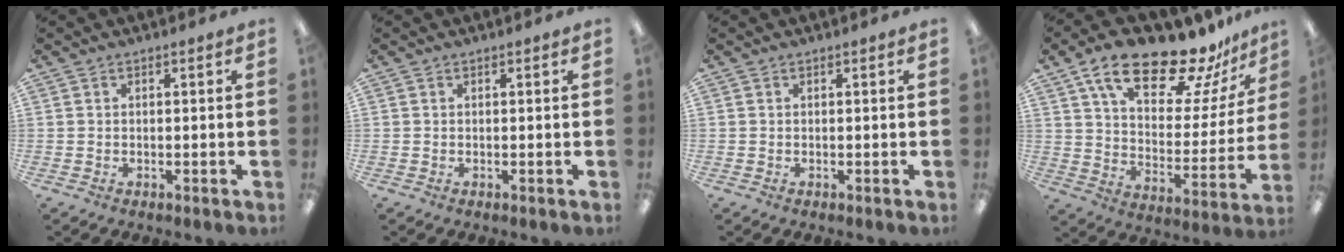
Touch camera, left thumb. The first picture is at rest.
{"total": 0.0}
{"total": 0.0}
{"total": 22.0, "force": [16.4, 7.7, 12.5], "torque": [-0.209, -0.103, 0.280]}